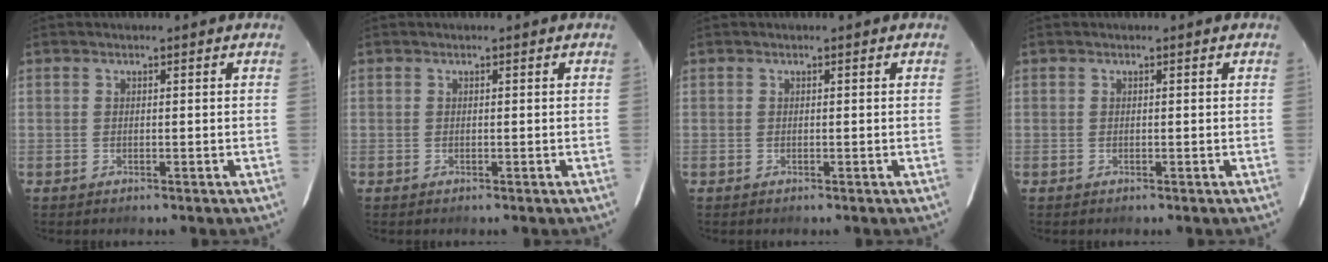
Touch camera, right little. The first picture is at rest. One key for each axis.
{"total": 0.0}
{"total": 0.0}
{"total": 0.0}